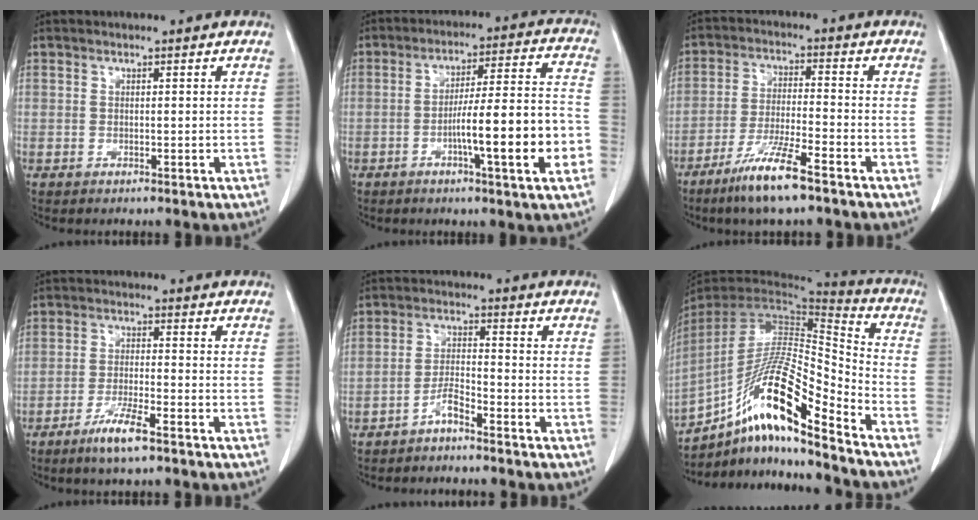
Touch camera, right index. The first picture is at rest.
{"total": 14.1, "force": [-4.3, 0.4, 13.4], "torque": [-0.205, 0.009, -0.066]}
{"total": 9.1, "force": [-6.3, 0.3, 6.6], "torque": [-0.130, -0.022, -0.118]}
{"total": 5.5, "force": [-3.7, 0.2, 4.0], "torque": [-0.079, -0.007, -0.071]}
{"total": 3.2, "force": [-2.7, 0.2, 1.7], "torque": [-0.033, 0.004, -0.052]}
{"total": 19.6, "force": [-13.0, 1.7, 14.7], "torque": [-0.289, -0.005, -0.236]}